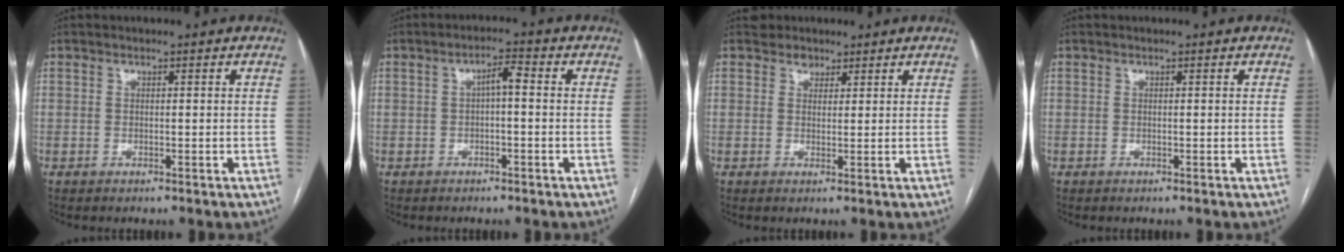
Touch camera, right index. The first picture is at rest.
{"total": 2.9, "force": [0.0, 0.7, 2.9], "torque": [-0.047, 0.013, 0.000]}
{"total": 2.8, "force": [1.9, 2.0, -0.2], "torque": [0.012, 0.006, 0.024]}
{"total": 0.0}